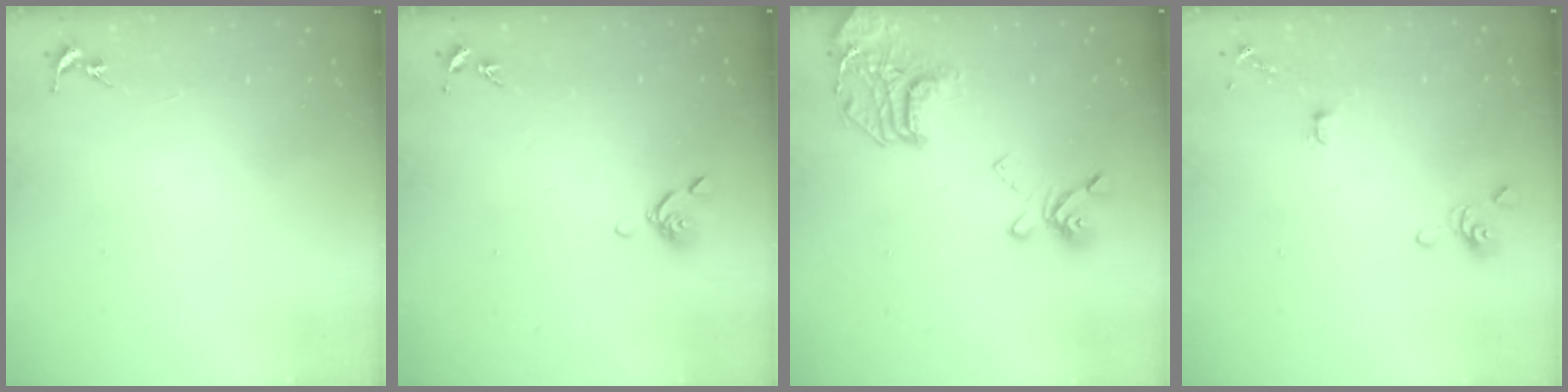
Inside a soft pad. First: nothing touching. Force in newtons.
{"total": 6.8, "press": 6.7, "slide": 0.9}
{"total": 18.3, "press": 18.1, "slide": 2.4}
{"total": 4.1, "press": 4.0, "slide": 0.7}